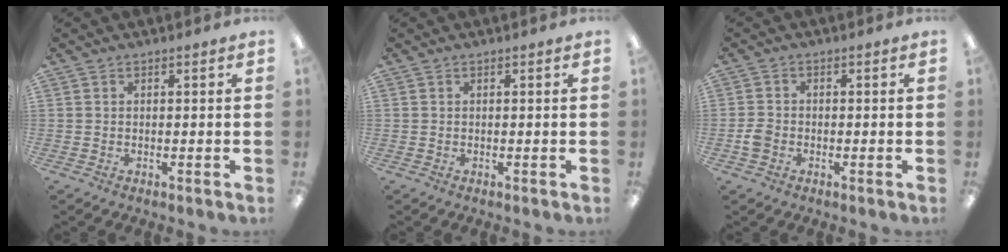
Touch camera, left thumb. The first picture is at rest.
{"total": 0.0}
{"total": 3.0, "force": [-1.1, 2.4, 1.4], "torque": [-0.021, 0.009, -0.020]}